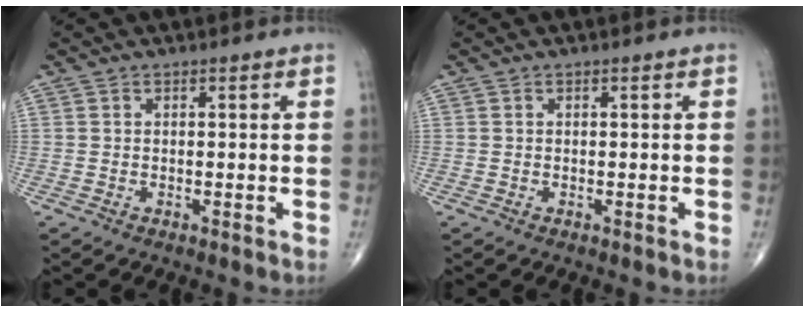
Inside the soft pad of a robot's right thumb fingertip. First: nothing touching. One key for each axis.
{"total": 0.0}